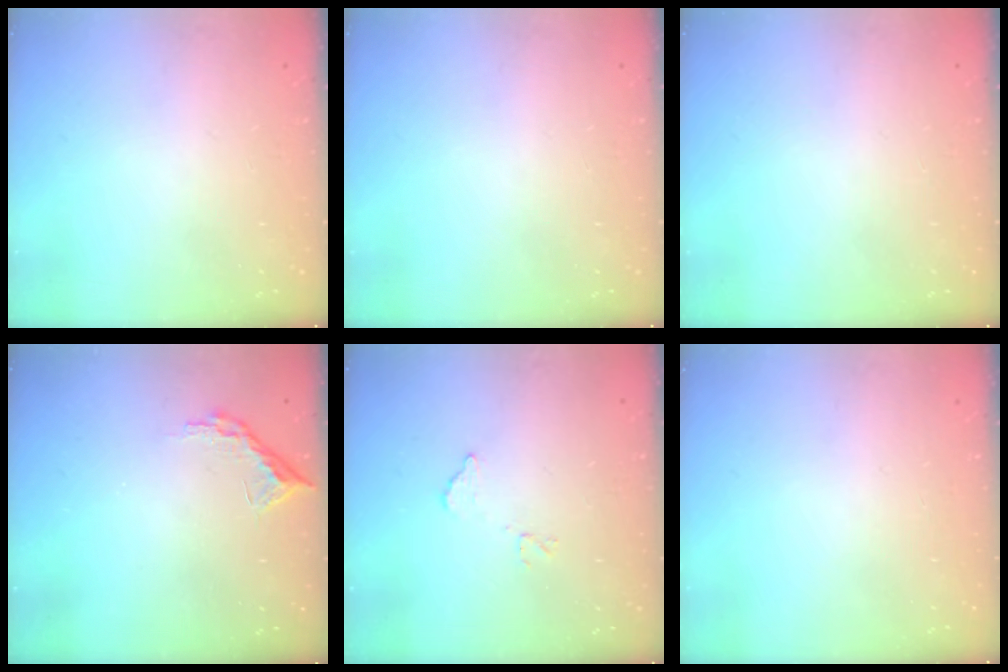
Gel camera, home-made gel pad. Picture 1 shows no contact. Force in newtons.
{"total": 0.0}
{"total": 0.0}
{"total": 7.4, "press": 7.4, "slide": 0.3}
{"total": 7.6, "press": 7.6, "slide": 0.3}
{"total": 0.0}